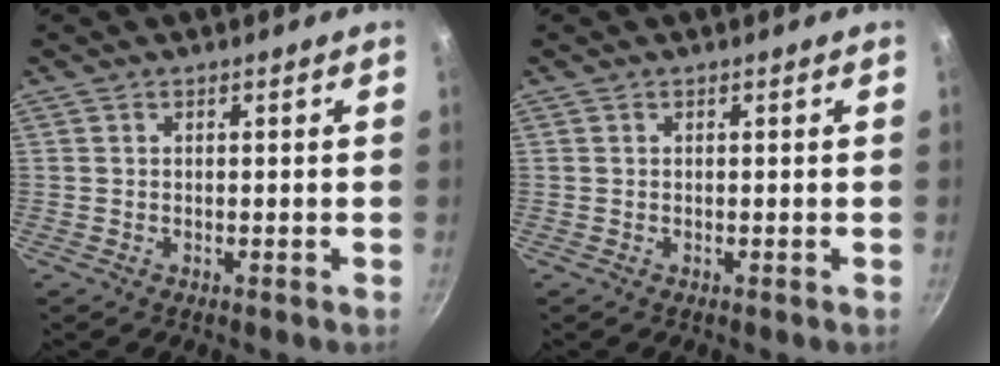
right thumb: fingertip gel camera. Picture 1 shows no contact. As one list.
[{"total": 0.0}]